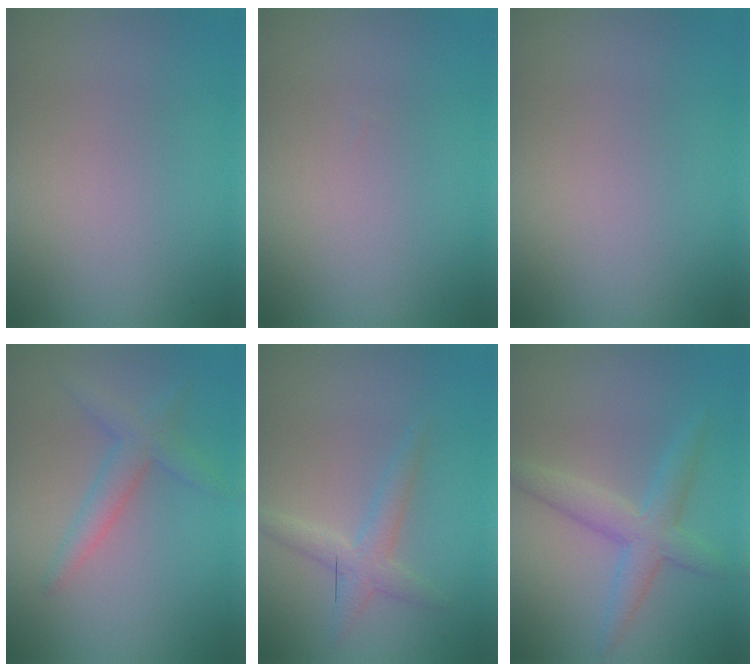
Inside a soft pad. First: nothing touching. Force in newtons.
{"total": 0.0}
{"total": 0.0}
{"total": 2.5, "press": 2.5, "slide": 0.1}
{"total": 2.1, "press": 2.1, "slide": 0.1}
{"total": 3.2, "press": 3.2, "slide": 0.1}